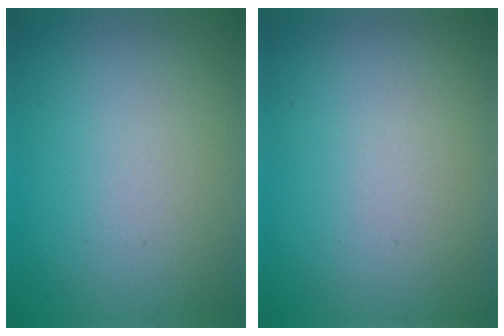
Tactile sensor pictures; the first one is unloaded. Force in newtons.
{"total": 0.0}